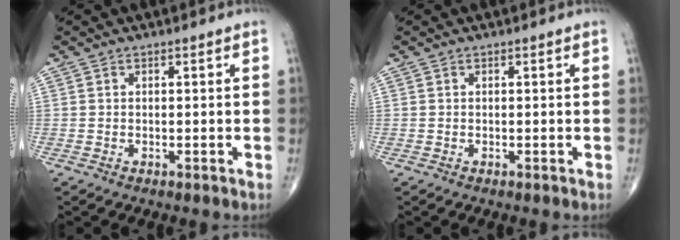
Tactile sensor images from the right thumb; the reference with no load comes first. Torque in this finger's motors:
{"motor_torque": [0.01, -0.01, 0.08, 0.09, 0.00]}